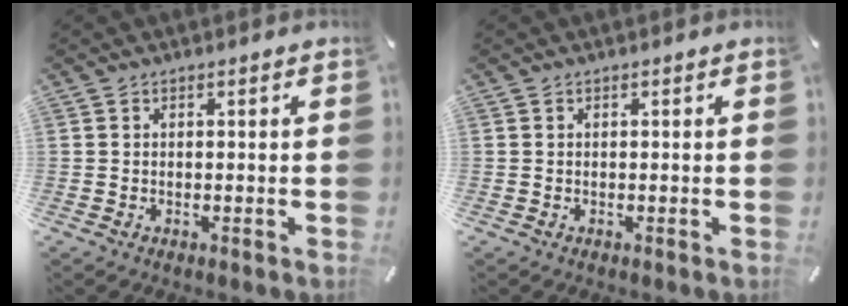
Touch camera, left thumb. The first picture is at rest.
{"total": 0.0}